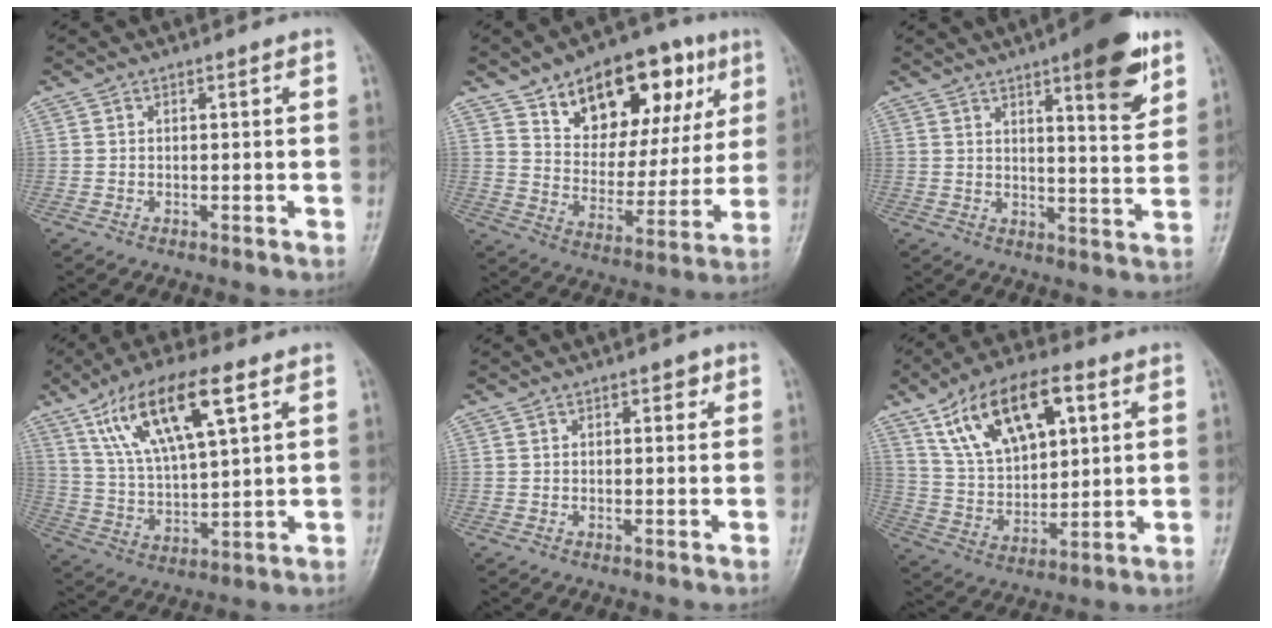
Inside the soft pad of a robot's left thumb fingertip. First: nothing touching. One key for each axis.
{"total": 21.2, "fx": 10.7, "fy": 11.8, "fz": 14.0, "tx": -0.151, "ty": -0.027, "tz": 0.168}
{"total": 12.1, "fx": 6.7, "fy": 2.9, "fz": 9.6, "tx": -0.110, "ty": -0.034, "tz": 0.087}
{"total": 16.1, "fx": 7.8, "fy": 5.2, "fz": 13.1, "tx": -0.234, "ty": -0.014, "tz": 0.147}
{"total": 1.7, "fx": 0.9, "fy": 1.0, "fz": 1.1, "tx": -0.001, "ty": -0.001, "tz": 0.009}
{"total": 17.5, "fx": 7.9, "fy": 9.1, "fz": 12.6, "tx": -0.186, "ty": -0.014, "tz": 0.148}